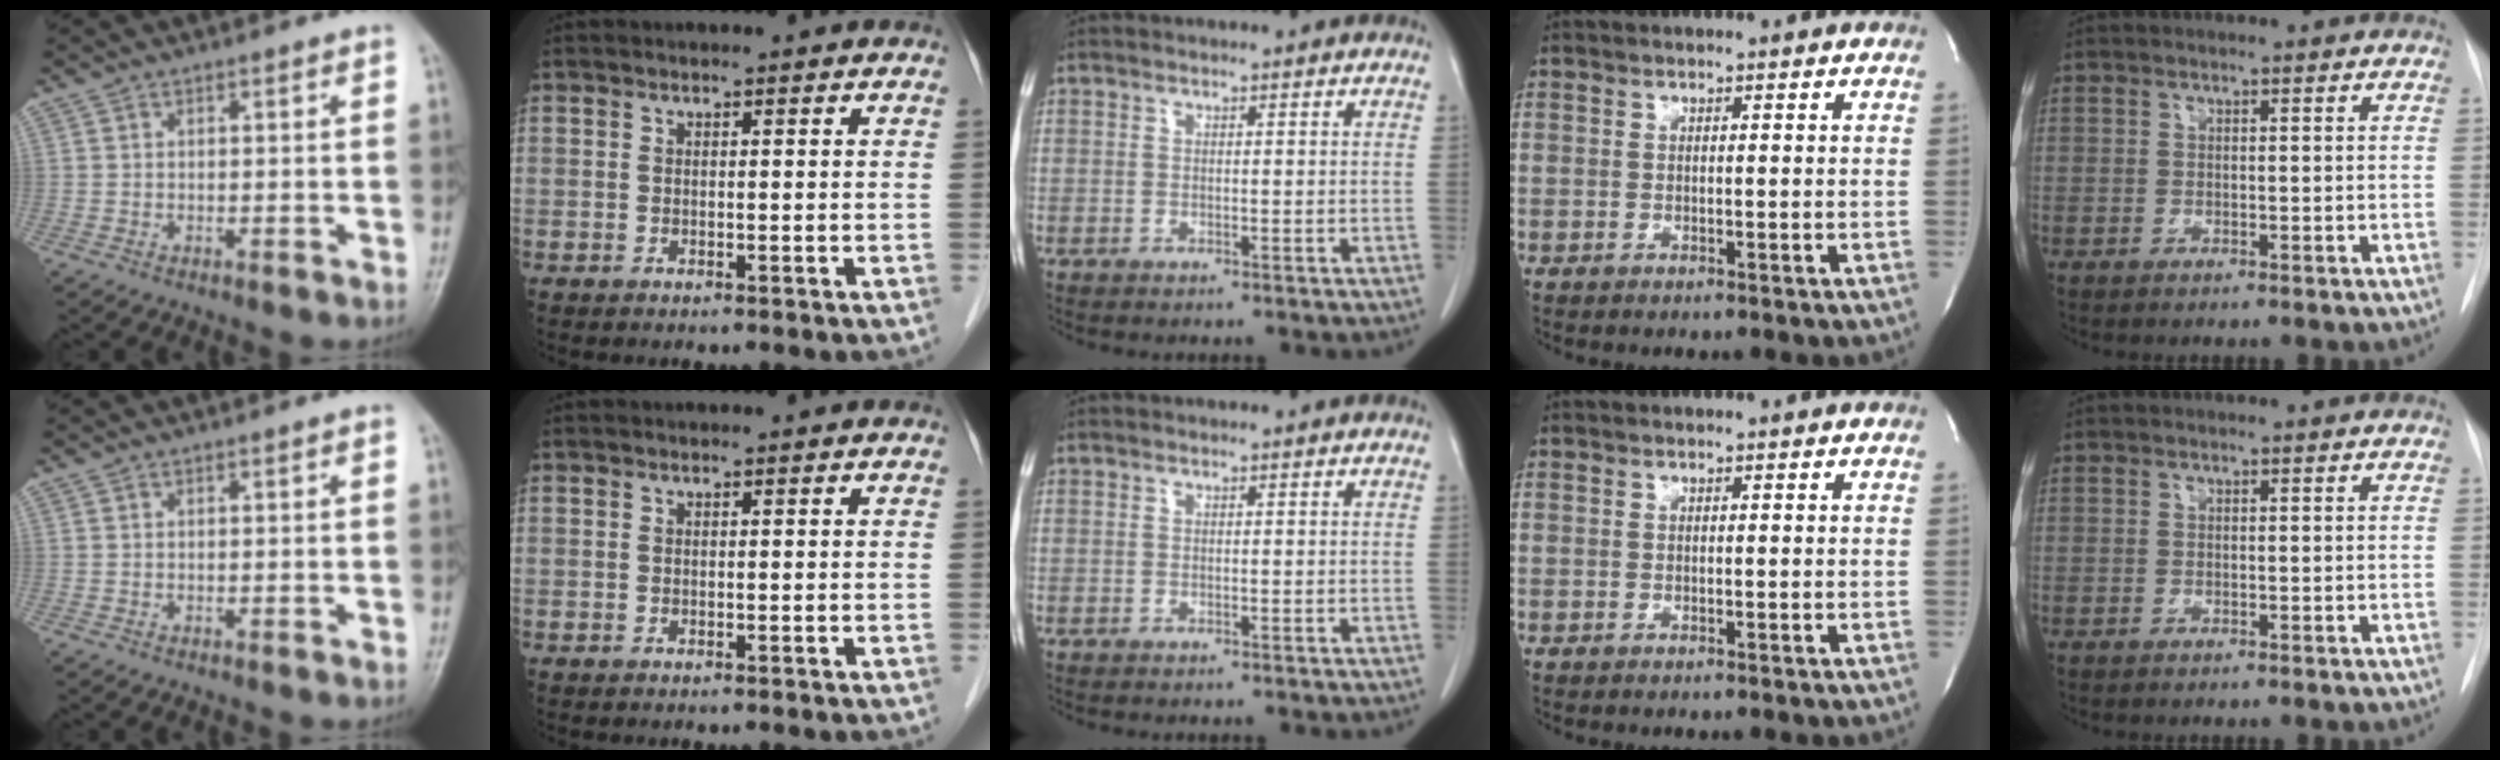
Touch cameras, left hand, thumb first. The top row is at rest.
{}